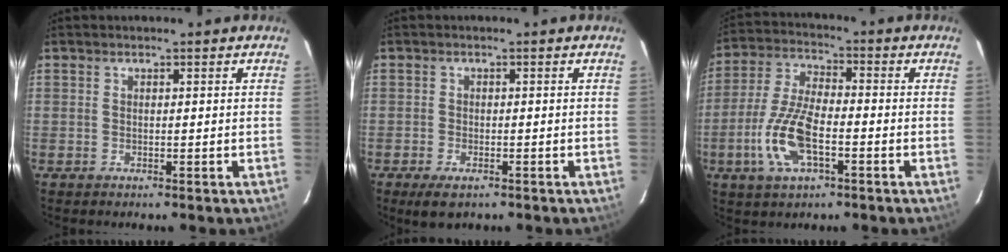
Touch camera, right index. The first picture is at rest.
{"total": 4.1, "force": [-2.6, 1.9, 2.4], "torque": [-0.058, -0.015, -0.046]}
{"total": 12.1, "force": [-4.1, 4.7, 10.4], "torque": [-0.228, -0.002, -0.081]}